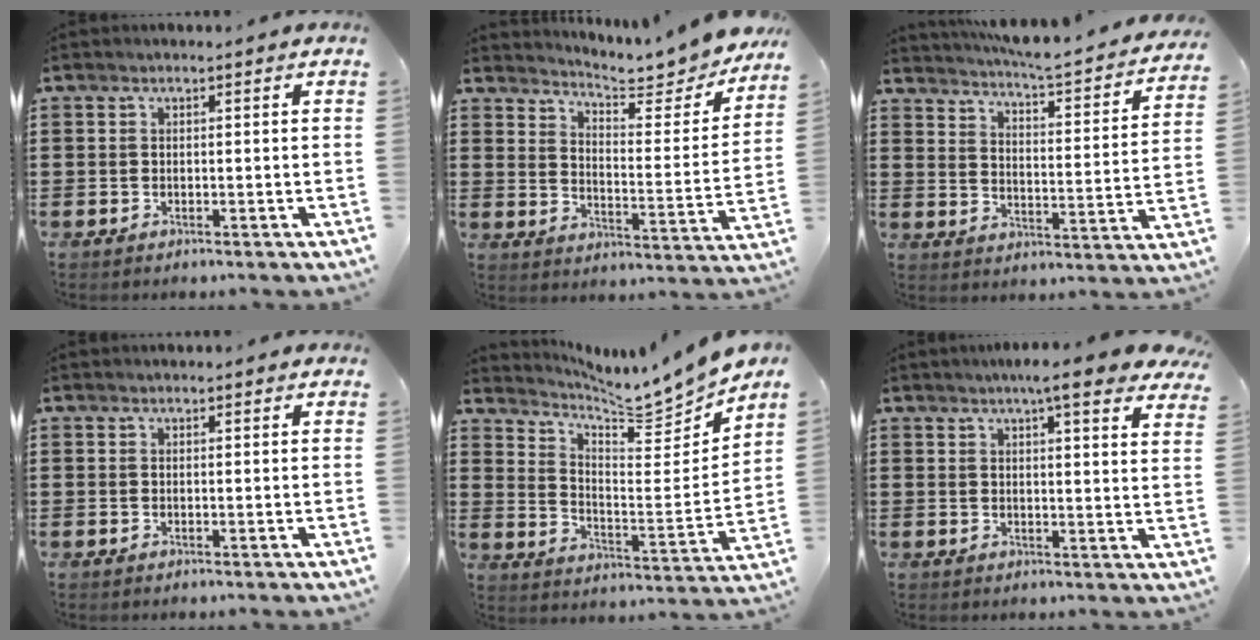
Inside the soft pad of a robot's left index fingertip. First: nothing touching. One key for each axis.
{"total": 6.1, "fx": 5.8, "fy": 0.3, "fz": 1.9, "tx": -0.042, "ty": -0.055, "tz": 0.093}
{"total": 4.6, "fx": 4.3, "fy": -0.6, "fz": 1.6, "tx": -0.046, "ty": -0.042, "tz": 0.062}
{"total": 1.2, "fx": 1.1, "fy": 0.1, "fz": 0.4, "tx": -0.009, "ty": 0.001, "tz": 0.021}
{"total": 7.7, "fx": 7.4, "fy": 0.0, "fz": 1.8, "tx": -0.044, "ty": -0.073, "tz": 0.122}
{"total": 6.7, "fx": 5.6, "fy": 0.3, "fz": 3.6, "tx": -0.063, "ty": -0.019, "tz": 0.094}